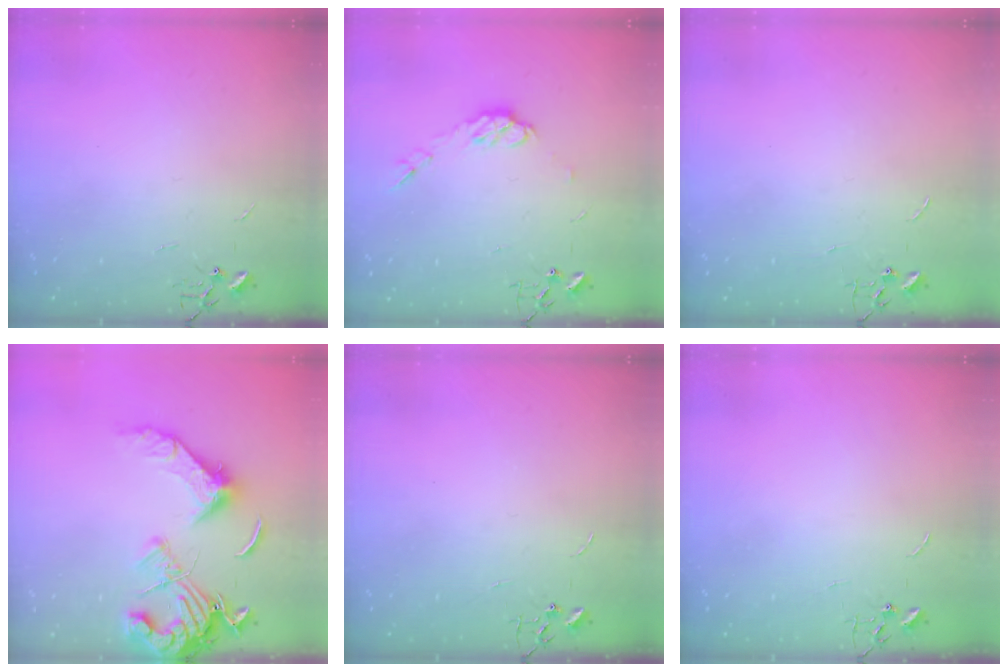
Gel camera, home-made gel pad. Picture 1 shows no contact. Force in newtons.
{"total": 7.3, "press": 7.2, "slide": 0.4}
{"total": 0.0}
{"total": 16.5, "press": 16.3, "slide": 2.9}
{"total": 0.0}
{"total": 0.0}